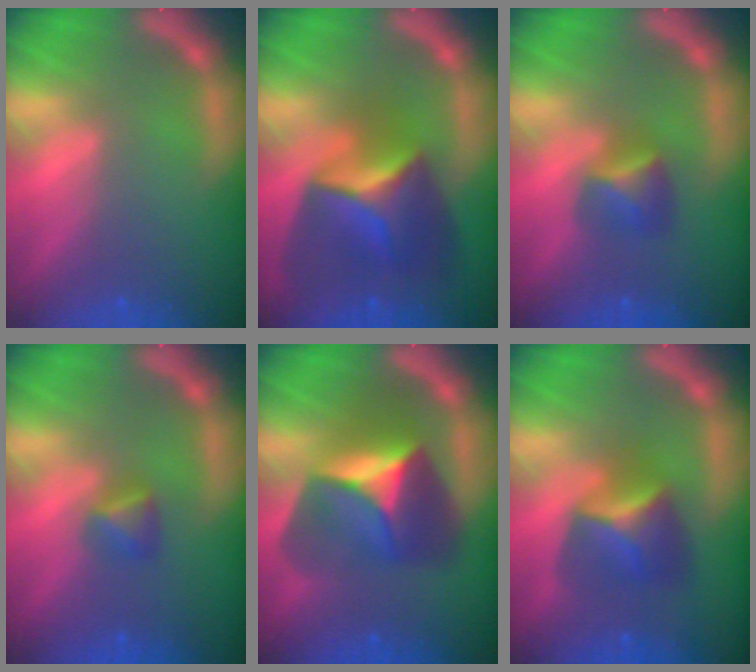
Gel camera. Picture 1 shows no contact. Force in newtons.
{"total": 8.4}
{"total": 2.9}
{"total": 1.9}
{"total": 8.5}
{"total": 4.9}